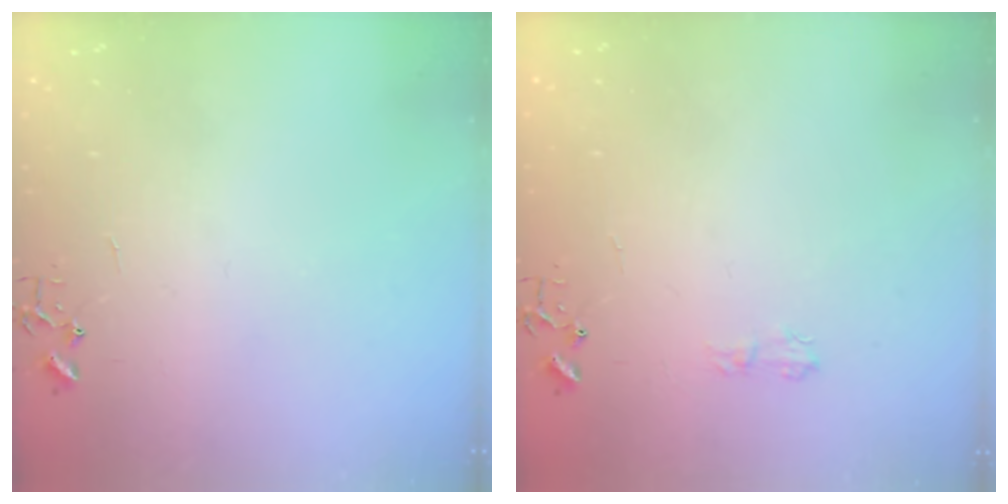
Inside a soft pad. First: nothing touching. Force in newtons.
{"total": 5.0, "press": 5.0, "slide": 0.6}